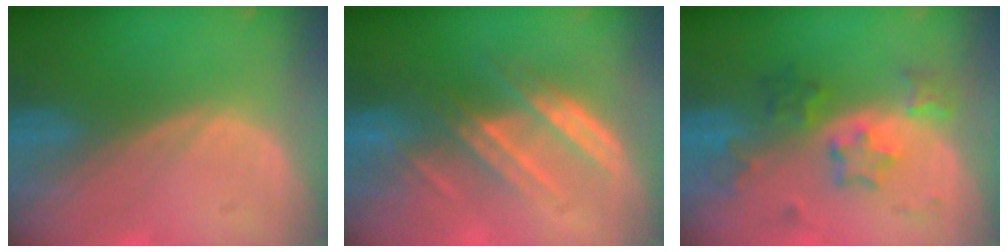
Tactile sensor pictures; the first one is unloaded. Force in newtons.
{"total": 7.1, "press": 6.5, "slide": 3.0}
{"total": 6.1, "press": 5.9, "slide": 1.4}